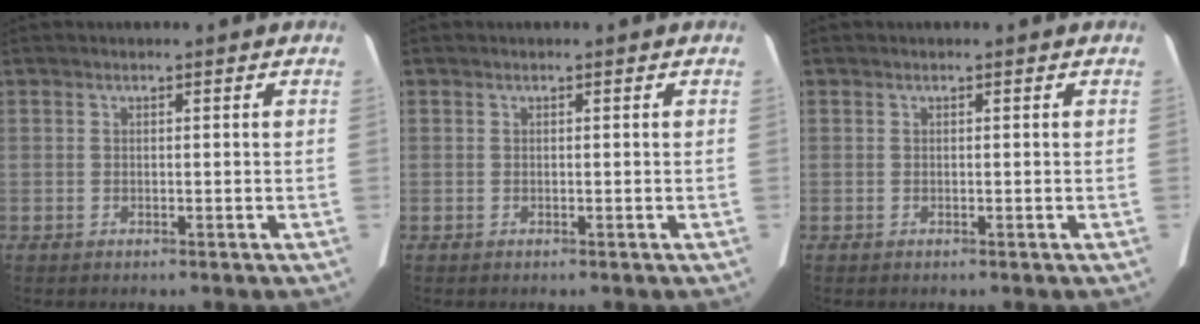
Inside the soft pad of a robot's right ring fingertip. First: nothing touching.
{"total": 0.0}
{"total": 0.0}